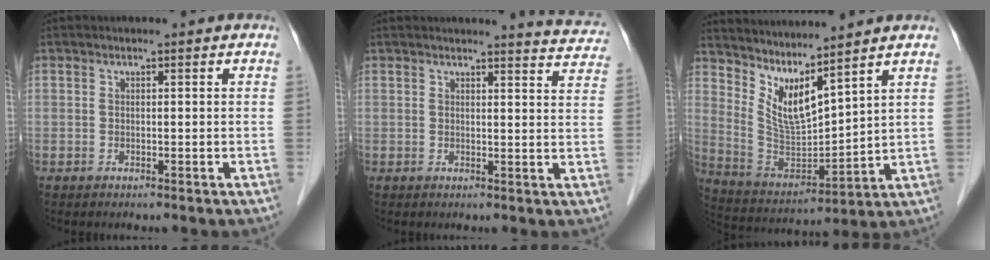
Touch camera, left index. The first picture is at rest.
{"total": 6.7, "force": [6.7, 0.2, 0.4], "torque": [0.000, -0.031, 0.052]}
{"total": 8.4, "force": [6.8, 1.0, 4.8], "torque": [-0.114, -0.017, 0.151]}